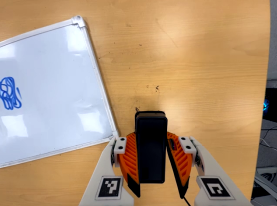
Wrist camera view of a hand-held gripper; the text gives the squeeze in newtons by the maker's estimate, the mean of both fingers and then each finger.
{"total": 5.9, "left": 4.6, "right": 7.2}